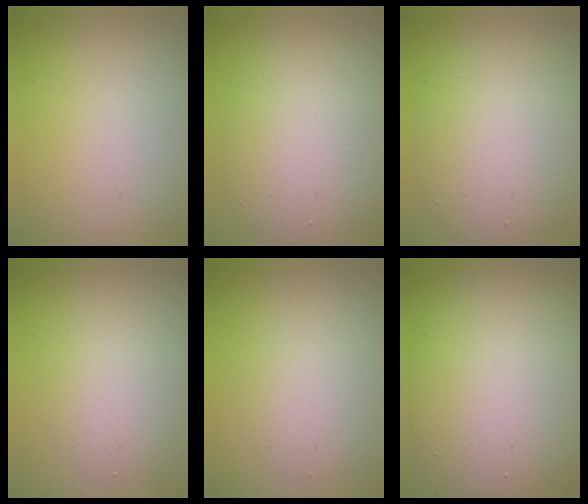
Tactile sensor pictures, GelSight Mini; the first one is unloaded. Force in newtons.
{"total": 7.5, "press": 7.5, "slide": 0.4}
{"total": 7.4, "press": 7.4, "slide": 0.3}
{"total": 2.9, "press": 2.9, "slide": 0.3}
{"total": 2.9, "press": 2.9, "slide": 0.3}
{"total": 11.4, "press": 11.4, "slide": 0.8}